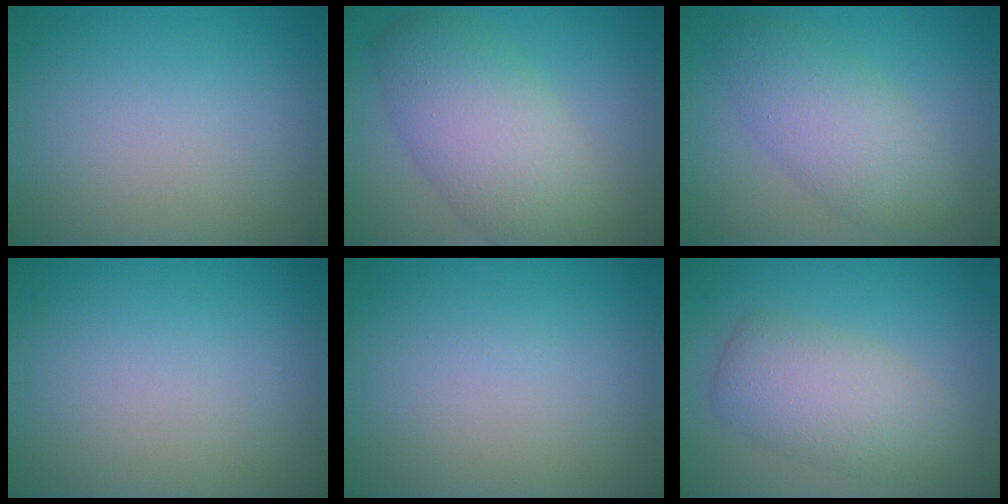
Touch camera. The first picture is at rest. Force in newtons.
{"total": 7.6, "press": 7.6, "slide": 0.4}
{"total": 5.0, "press": 5.0, "slide": 0.2}
{"total": 0.0}
{"total": 0.0}
{"total": 5.3, "press": 5.3, "slide": 0.1}